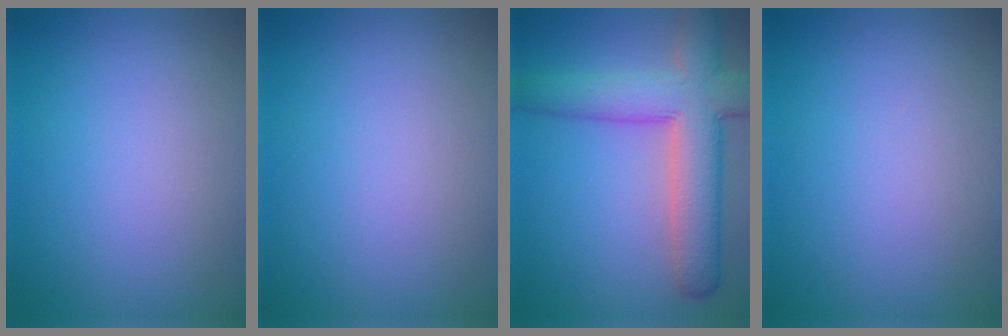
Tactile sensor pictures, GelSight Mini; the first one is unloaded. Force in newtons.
{"total": 0.0}
{"total": 8.4, "press": 8.4, "slide": 0.6}
{"total": 0.0}